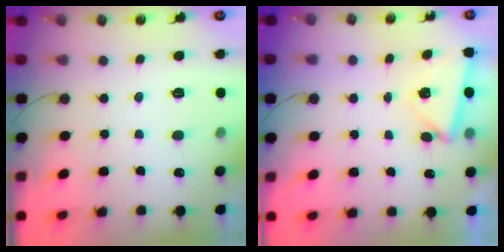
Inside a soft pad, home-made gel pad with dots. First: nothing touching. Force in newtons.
{"total": 3.3, "press": 2.8, "slide": 1.7}